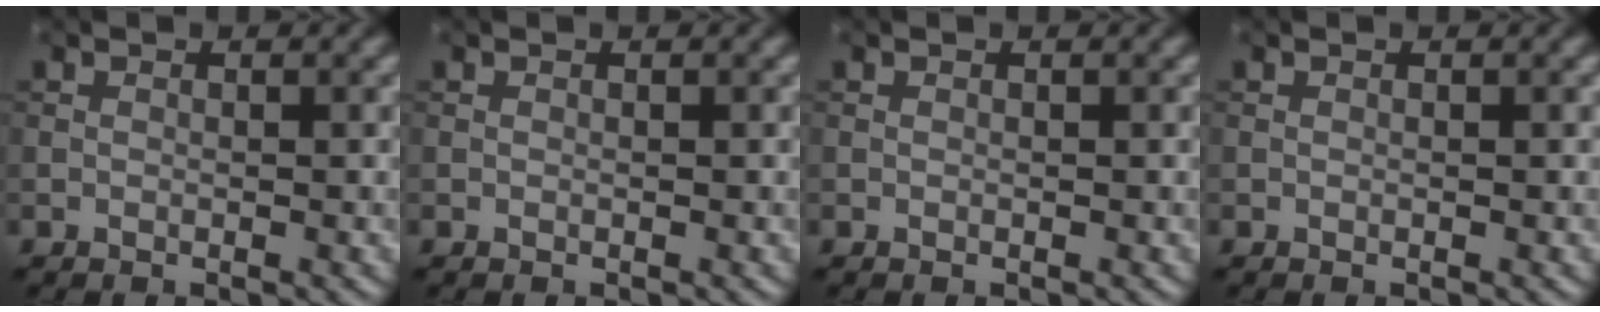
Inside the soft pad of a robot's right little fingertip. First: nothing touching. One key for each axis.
{"total": 0.0}
{"total": 0.0}
{"total": 0.0}